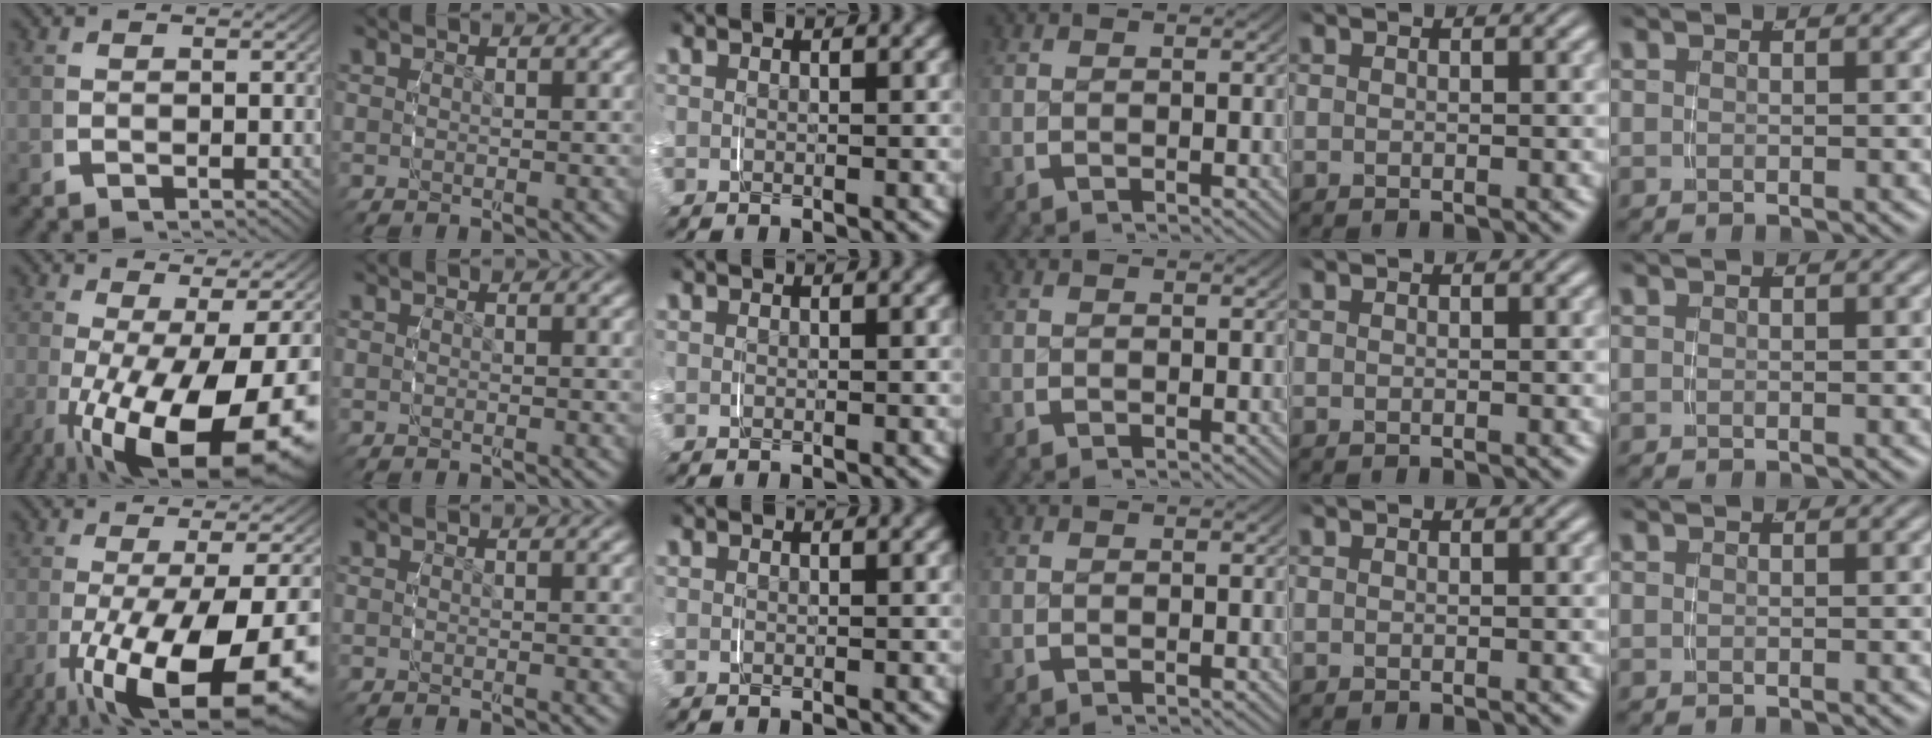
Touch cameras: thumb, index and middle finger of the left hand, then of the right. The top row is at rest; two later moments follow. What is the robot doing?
{"motion": "grasp_and_lifting", "object": "glasses case"}